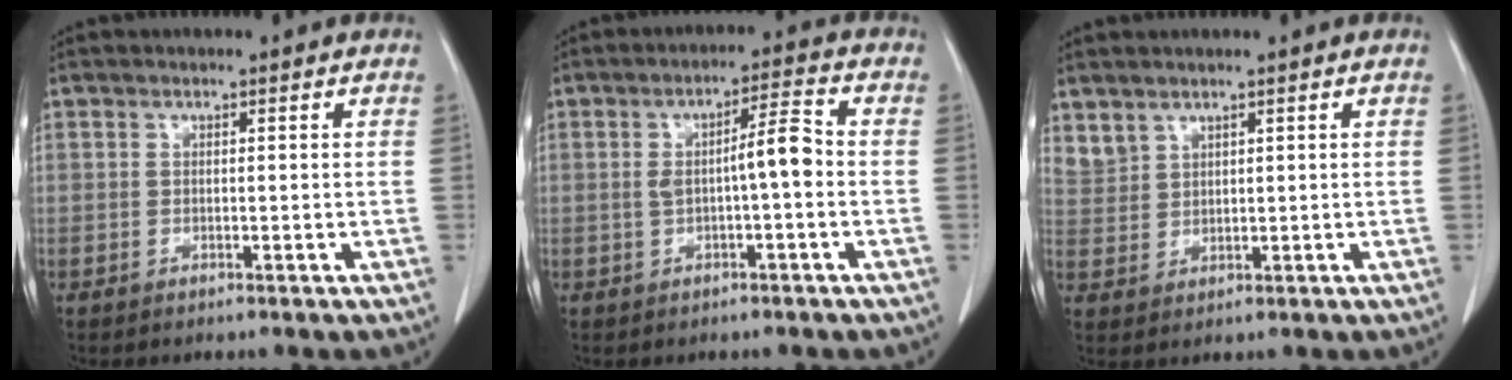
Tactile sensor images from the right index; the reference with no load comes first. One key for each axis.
{"total": 5.6, "fx": -0.3, "fy": 0.7, "fz": 5.5, "tx": -0.089, "ty": 0.020, "tz": -0.001}
{"total": 4.1, "fx": 3.4, "fy": 2.0, "fz": 0.8, "tx": -0.014, "ty": 0.009, "tz": 0.082}